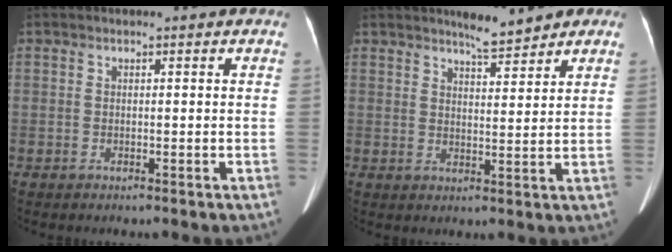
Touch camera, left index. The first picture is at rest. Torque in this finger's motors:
{"motor_torque": [0.99, -1.15, -0.01, 0.00]}